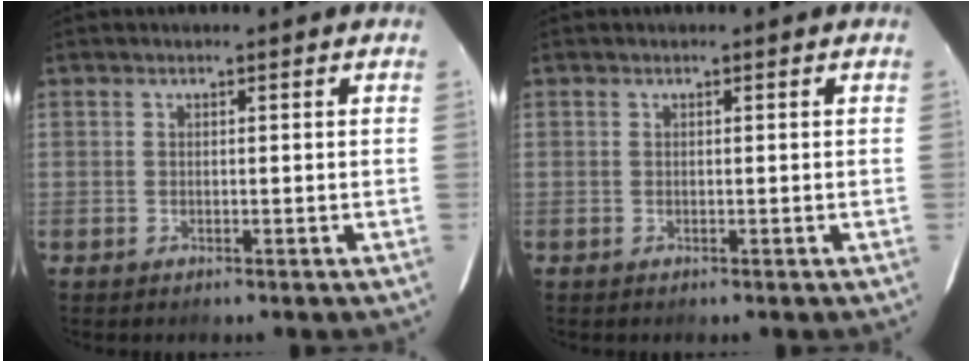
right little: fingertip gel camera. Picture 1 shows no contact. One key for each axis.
{"total": 0.0}